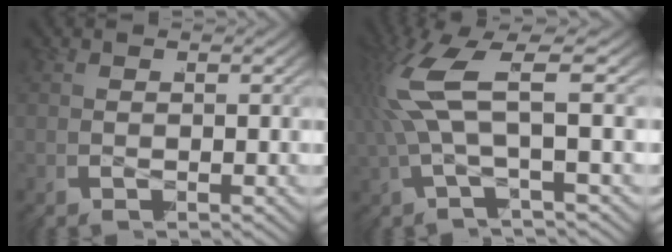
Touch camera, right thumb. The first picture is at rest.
{"total": 7.5, "force": [1.4, 2.8, 6.8], "torque": [-0.139, 0.017, 0.013]}